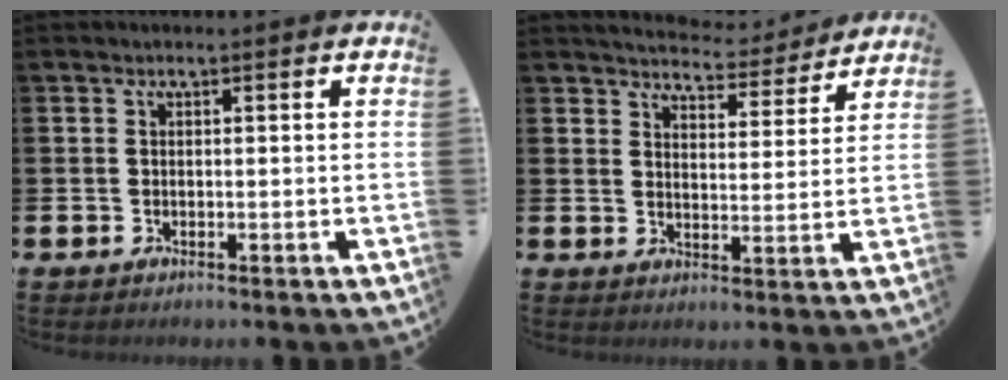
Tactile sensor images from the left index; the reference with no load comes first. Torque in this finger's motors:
{"motor_torque": [0.93, -1.21, 0.08, 0.03]}